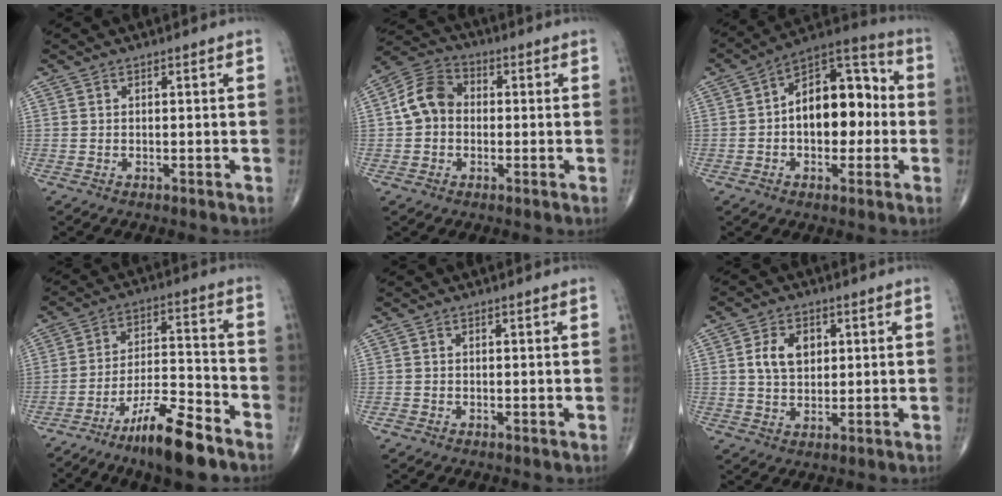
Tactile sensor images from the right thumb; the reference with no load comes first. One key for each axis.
{"total": 8.4, "fx": 0.0, "fy": 6.7, "fz": 5.0, "tx": -0.082, "ty": 0.028, "tz": -0.015}
{"total": 15.7, "fx": -0.4, "fy": 9.5, "fz": 12.5, "tx": -0.148, "ty": 0.041, "tz": -0.018}
{"total": 13.6, "fx": -9.4, "fy": 3.1, "fz": 9.4, "tx": -0.163, "ty": 0.070, "tz": -0.163}
{"total": 0.7, "fx": -0.3, "fy": 0.4, "fz": 0.5, "tx": -0.006, "ty": -0.001, "tz": -0.008}
{"total": 7.0, "fx": 1.7, "fy": 4.8, "fz": 4.8, "tx": -0.070, "ty": -0.004, "tz": 0.029}